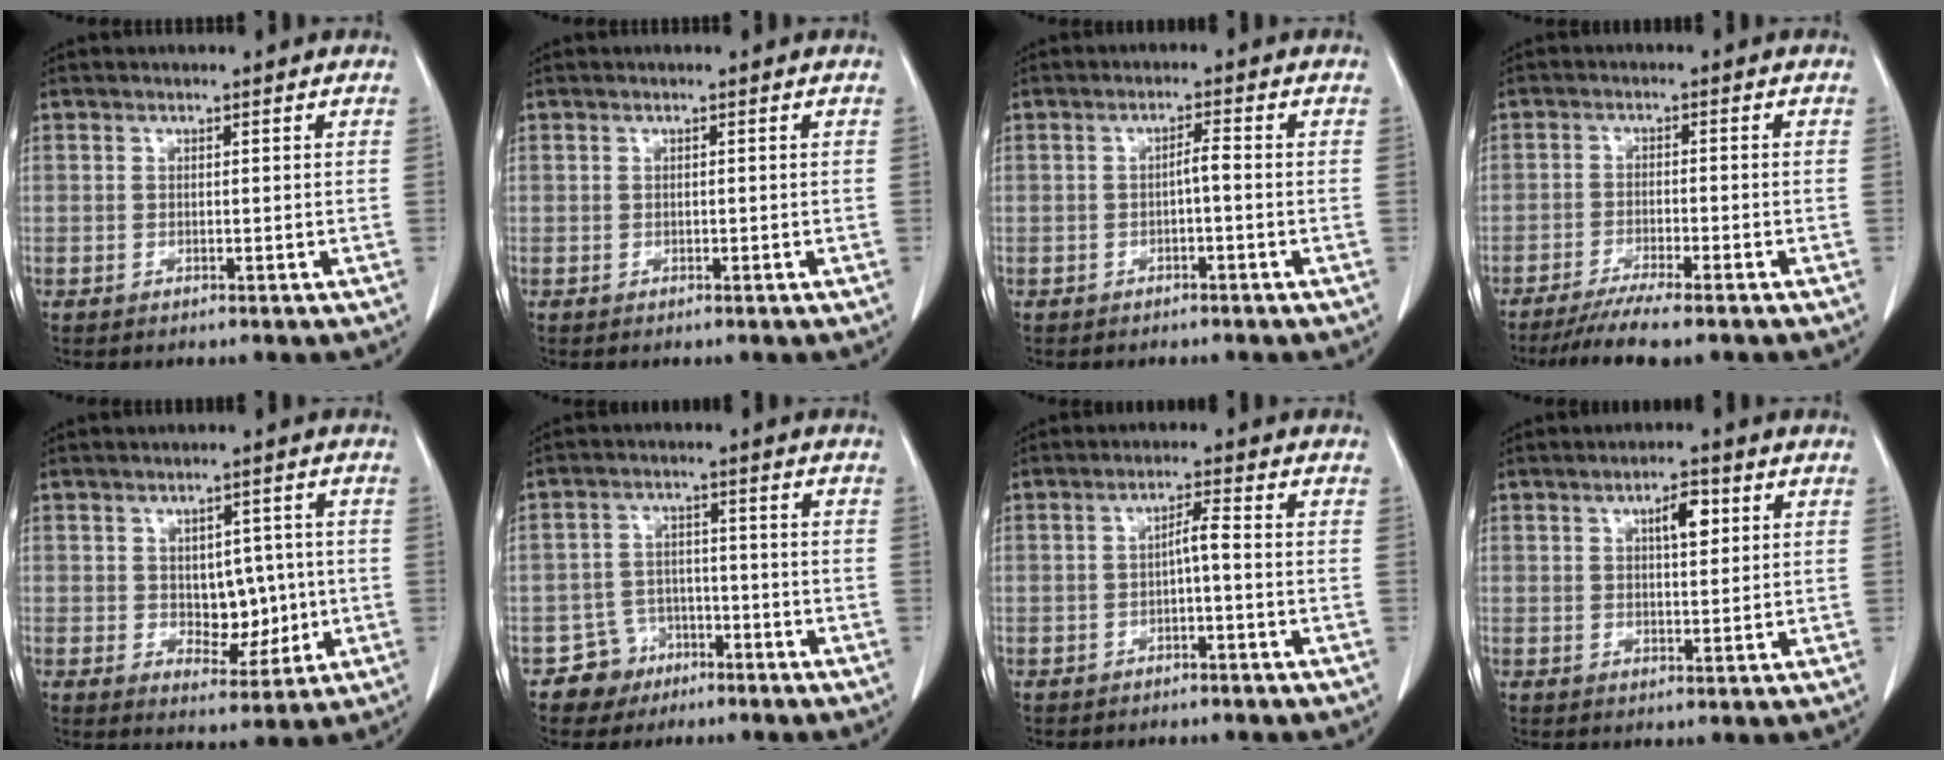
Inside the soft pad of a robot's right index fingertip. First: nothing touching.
{"total": 0.0}
{"total": 1.8, "force": [-0.5, 0.2, 1.7], "torque": [-0.028, 0.004, -0.008]}
{"total": 7.6, "force": [-6.1, -0.3, 4.5], "torque": [-0.067, -0.020, -0.099]}
{"total": 6.5, "force": [-0.1, 4.2, 5.0], "torque": [-0.062, 0.007, 0.014]}
{"total": 5.1, "force": [-3.2, 4.0, -0.1], "torque": [0.013, 0.014, -0.051]}
{"total": 2.5, "force": [-0.7, 0.2, 2.4], "torque": [-0.041, 0.006, -0.012]}
{"total": 4.3, "force": [1.7, 1.4, 3.7], "torque": [-0.060, 0.004, 0.026]}